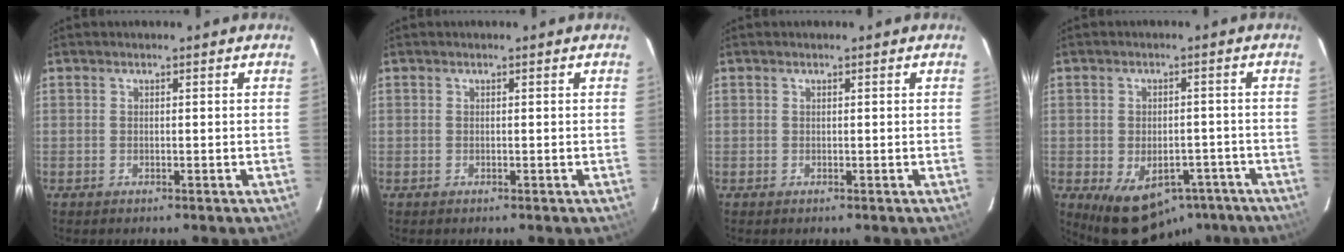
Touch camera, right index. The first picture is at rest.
{"total": 0.0}
{"total": 0.0}
{"total": 11.5, "force": [-7.0, 7.4, 5.5], "torque": [-0.103, 0.009, -0.072]}